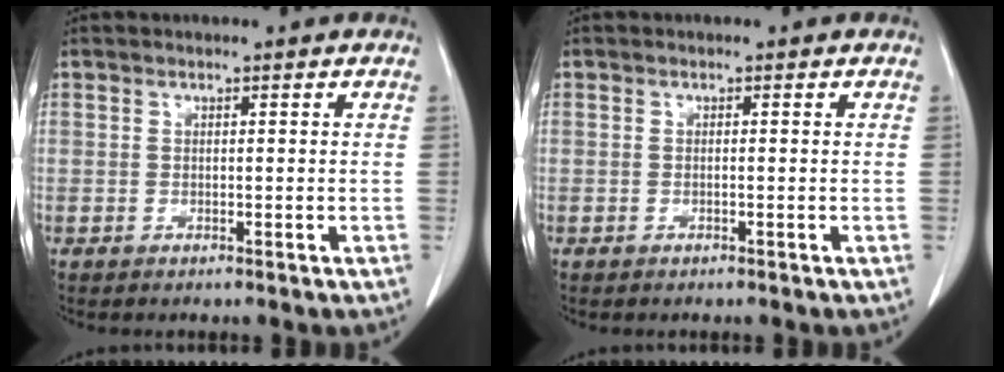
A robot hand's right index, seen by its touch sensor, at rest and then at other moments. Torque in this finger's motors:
{"motor_torque": [0.18, -0.05, 0.07, -0.01]}